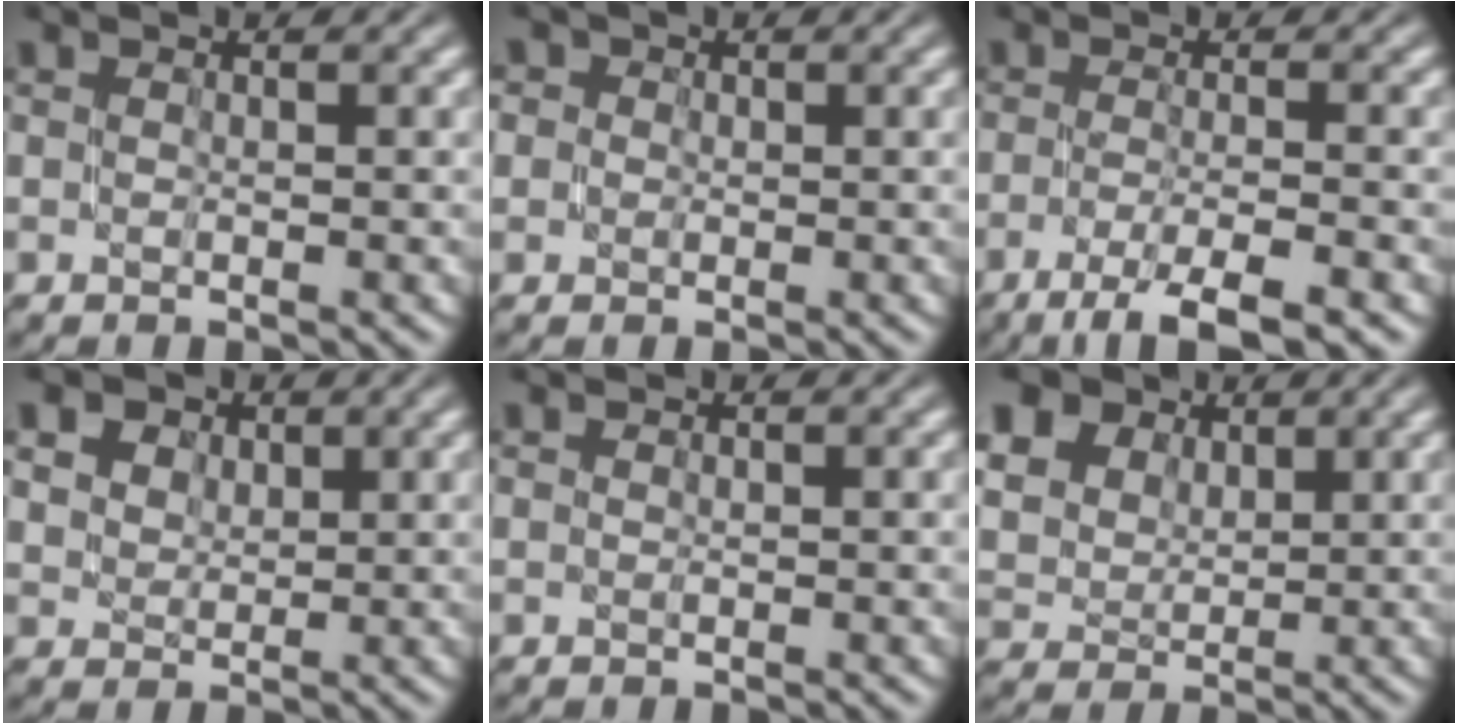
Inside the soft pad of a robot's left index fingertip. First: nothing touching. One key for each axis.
{"total": 2.3, "fx": 1.0, "fy": 1.9, "fz": 0.7, "tx": -0.001, "ty": 0.016, "tz": -0.009}
{"total": 5.0, "fx": -3.0, "fy": 0.9, "fz": 3.9, "tx": -0.064, "ty": -0.003, "tz": -0.058}
{"total": 6.7, "fx": 4.1, "fy": 4.4, "fz": 3.0, "tx": -0.075, "ty": 0.015, "tz": 0.057}
{"total": 0.0}
{"total": 14.2, "fx": 8.1, "fy": 10.0, "fz": 5.9, "tx": -0.192, "ty": 0.038, "tz": 0.148}